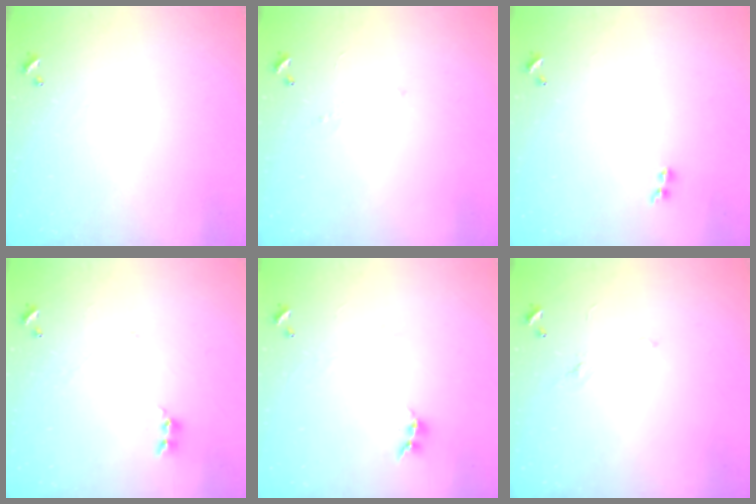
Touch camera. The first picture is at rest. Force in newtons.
{"total": 1.3, "press": 1.1, "slide": 0.7}
{"total": 2.0, "press": 1.7, "slide": 1.0}
{"total": 1.1, "press": 0.9, "slide": 0.6}
{"total": 0.6, "press": 0.3, "slide": 0.5}
{"total": 2.2, "press": 2.1, "slide": 0.8}